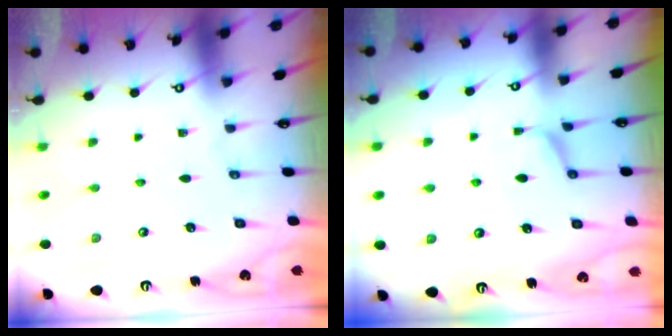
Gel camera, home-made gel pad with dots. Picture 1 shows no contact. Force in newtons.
{"total": 1.2, "press": 1.0, "slide": 0.6}